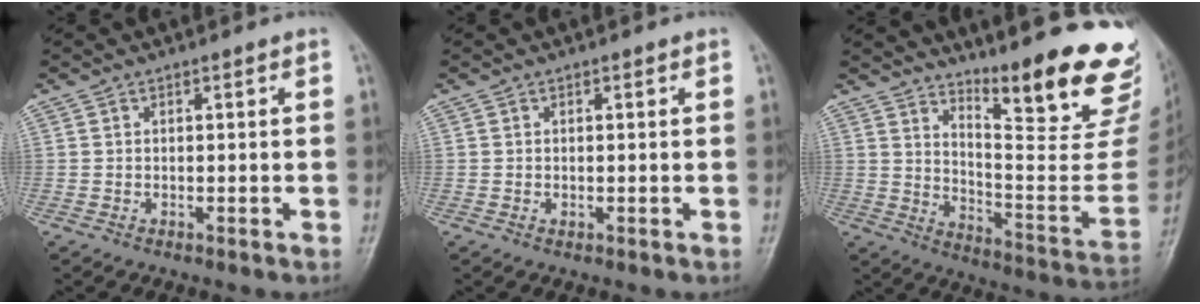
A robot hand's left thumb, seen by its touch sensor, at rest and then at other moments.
{"total": 0.6, "force": [0.0, 0.4, 0.4], "torque": [-0.006, -0.001, 0.000]}
{"total": 25.5, "force": [18.1, 5.5, 17.1], "torque": [-0.208, -0.134, 0.251]}